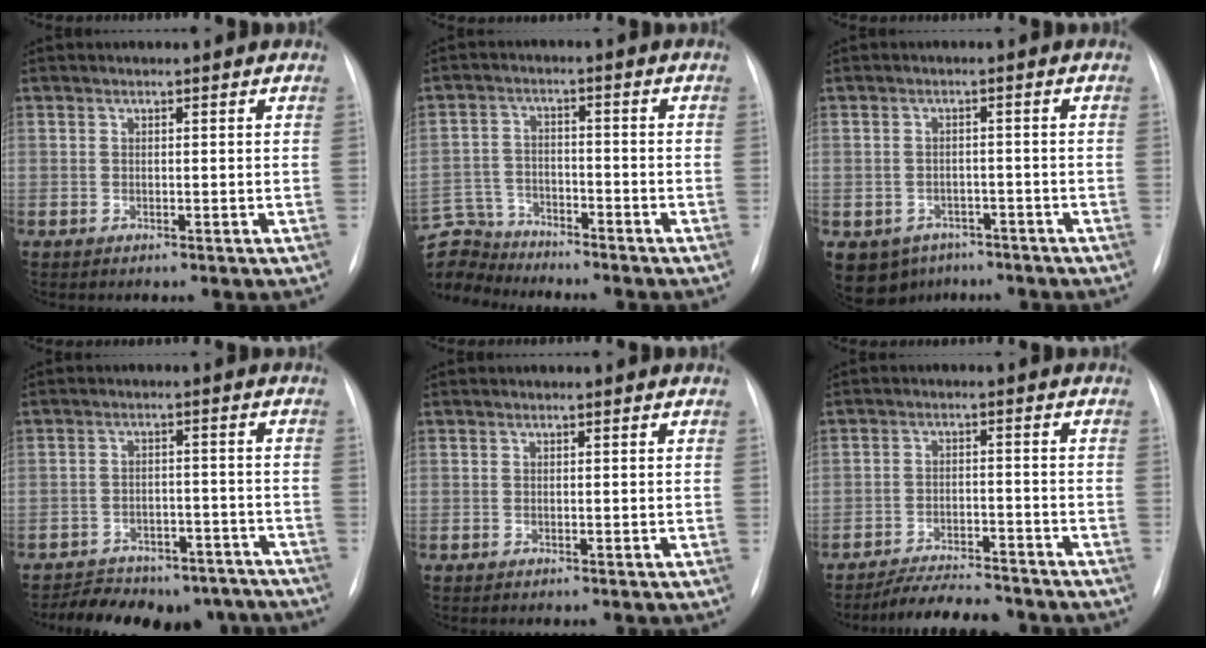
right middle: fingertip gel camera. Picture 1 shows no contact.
{"total": 10.5, "force": [-10.0, 3.1, 0.6], "torque": [-0.033, 0.017, -0.188]}
{"total": 7.5, "force": [-4.7, 5.6, 1.6], "torque": [-0.031, 0.010, -0.061]}
{"total": 15.1, "force": [-12.9, 6.8, 3.8], "torque": [-0.049, 0.026, -0.154]}
{"total": 0.0}
{"total": 8.7, "force": [-8.1, 1.8, 2.8], "torque": [-0.040, -0.005, -0.127]}